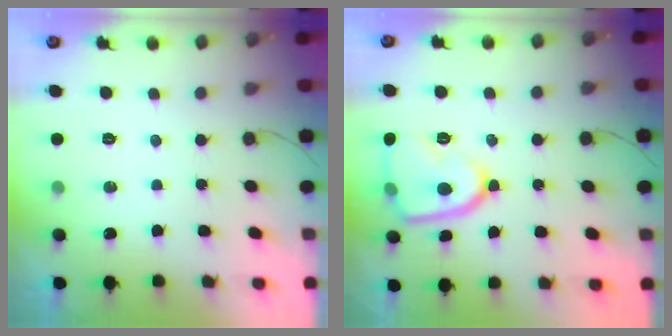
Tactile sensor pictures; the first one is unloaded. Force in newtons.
{"total": 13.1, "press": 13.0, "slide": 0.8}